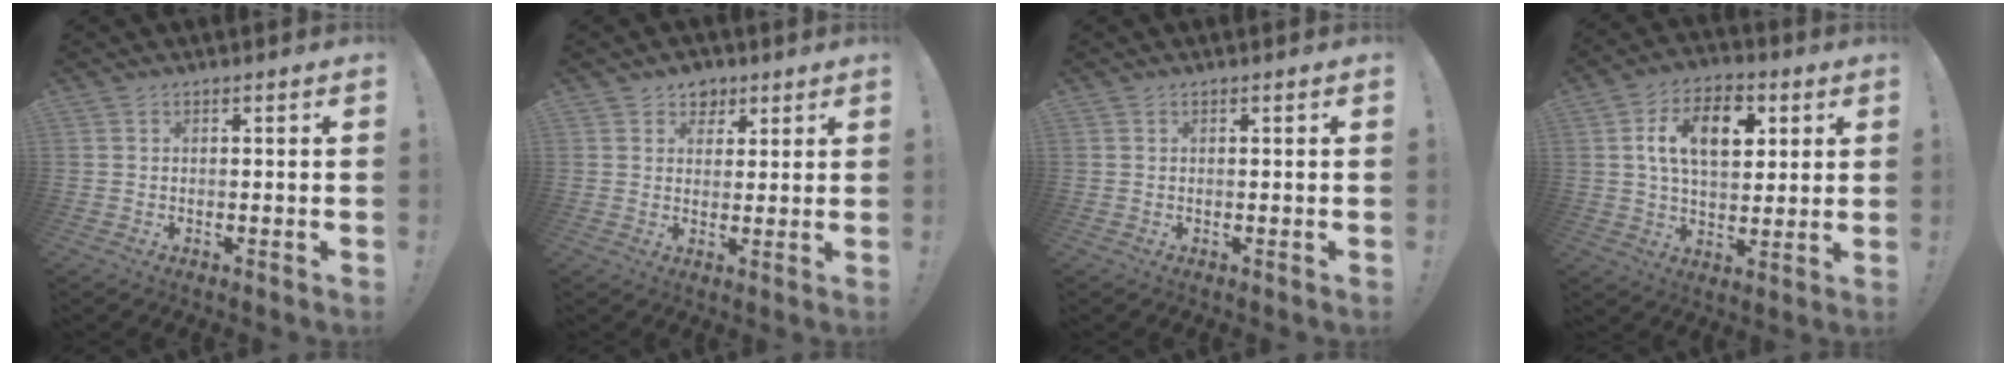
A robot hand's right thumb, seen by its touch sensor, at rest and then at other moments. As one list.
[{"total": 5.5, "force": [3.4, 4.3, 0.7], "torque": [-0.002, -0.020, 0.064]}, {"total": 0.0}, {"total": 14.3, "force": [4.6, 8.7, 10.4], "torque": [-0.163, 0.004, 0.083]}]